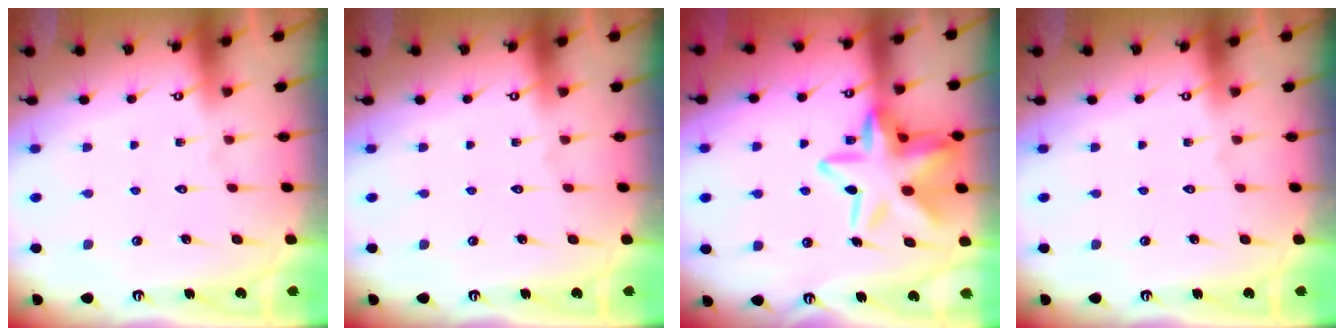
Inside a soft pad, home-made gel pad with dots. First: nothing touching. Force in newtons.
{"total": 0.0}
{"total": 18.7, "press": 18.7, "slide": 1.6}
{"total": 0.0}